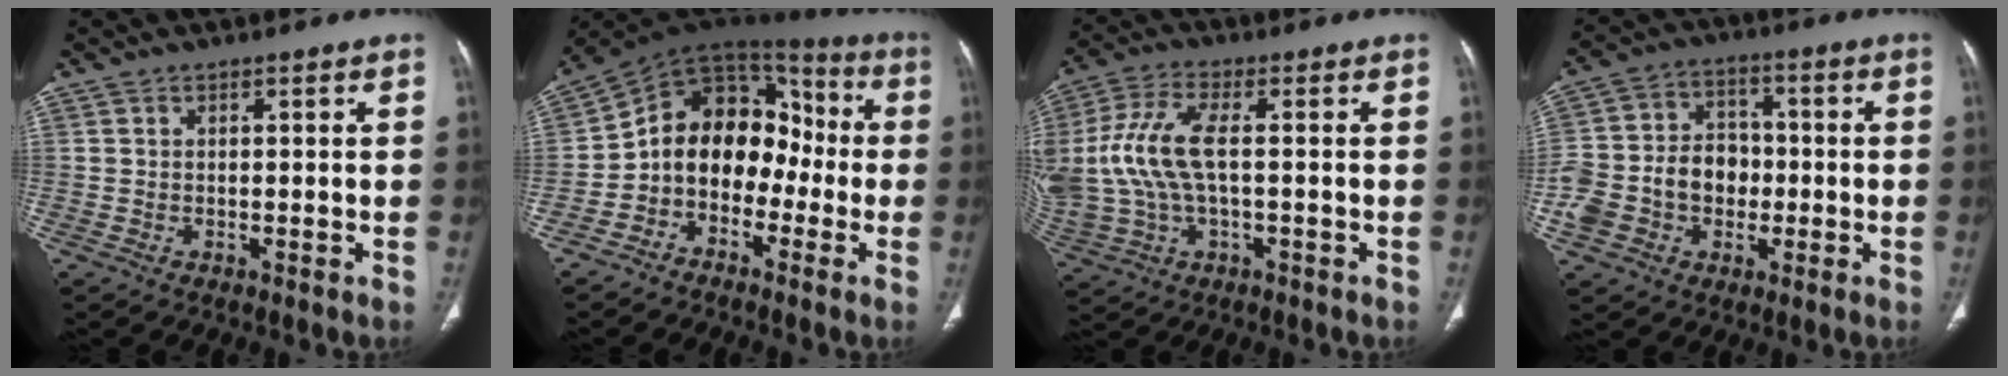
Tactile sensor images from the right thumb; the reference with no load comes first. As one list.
[{"total": 14.5, "force": [-3.2, 10.9, 8.9], "torque": [-0.094, 0.084, -0.068]}, {"total": 13.8, "force": [0.4, 6.7, 12.1], "torque": [-0.291, 0.020, 0.014]}, {"total": 14.5, "force": [-2.8, 11.6, 8.2], "torque": [-0.131, 0.040, -0.049]}]